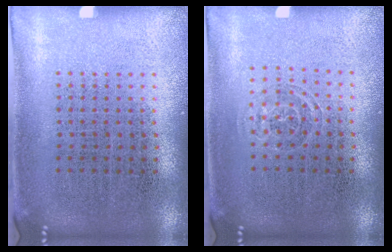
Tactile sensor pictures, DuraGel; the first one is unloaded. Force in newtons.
{"total": 0.9, "press": 0.6, "slide": 0.7}